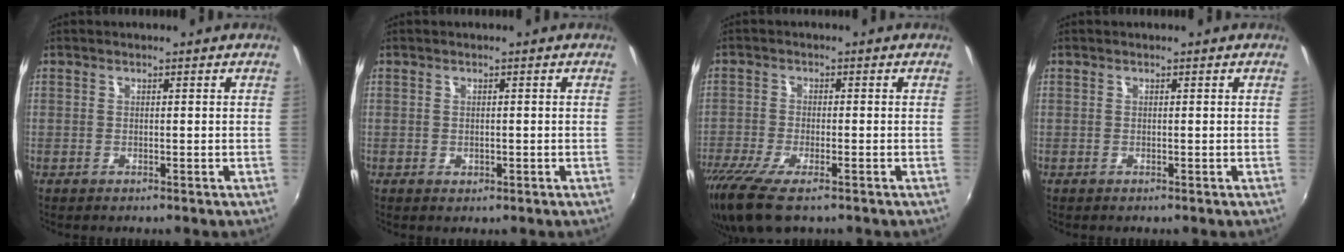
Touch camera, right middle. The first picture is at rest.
{"total": 2.4, "force": [-0.5, 2.0, 1.3], "torque": [-0.023, -0.002, -0.002]}
{"total": 10.3, "force": [-7.1, 2.5, 7.1], "torque": [-0.163, -0.043, -0.133]}
{"total": 0.0}